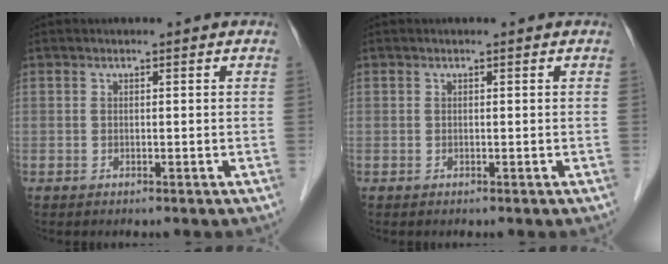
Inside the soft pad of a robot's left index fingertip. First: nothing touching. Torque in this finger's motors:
{"motor_torque": [0.00, 0.01, -0.01, 0.00]}